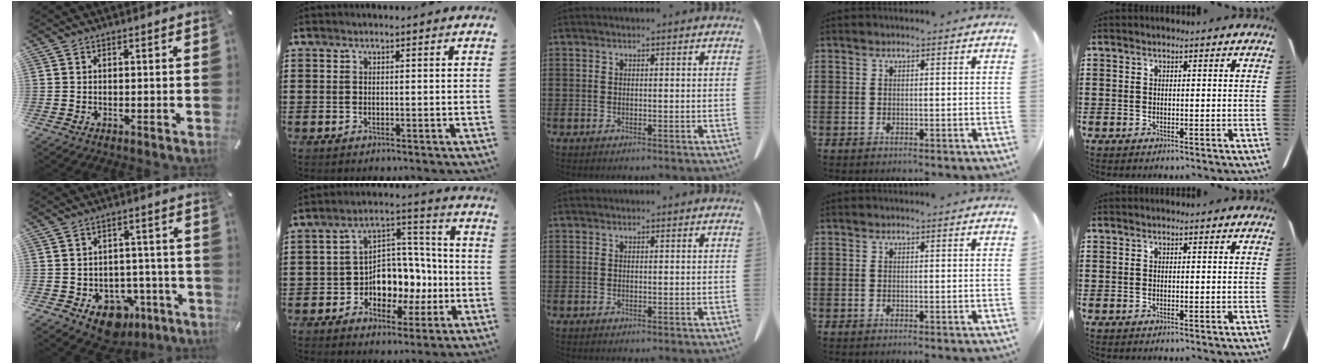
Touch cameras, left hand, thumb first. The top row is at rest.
{"thumb": {"total": 9.3, "force": [-4.8, 7.1, 3.7], "torque": [-0.031, 0.029, -0.071]}, "index": {"total": 8.4, "force": [-1.3, 7.1, 4.2], "torque": [-0.076, 0.008, -0.018]}}